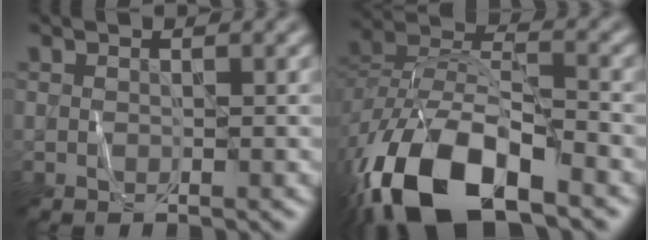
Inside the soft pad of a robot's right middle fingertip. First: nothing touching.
{"total": 13.6, "force": [-8.3, 6.1, 8.9], "torque": [-0.181, -0.011, -0.158]}